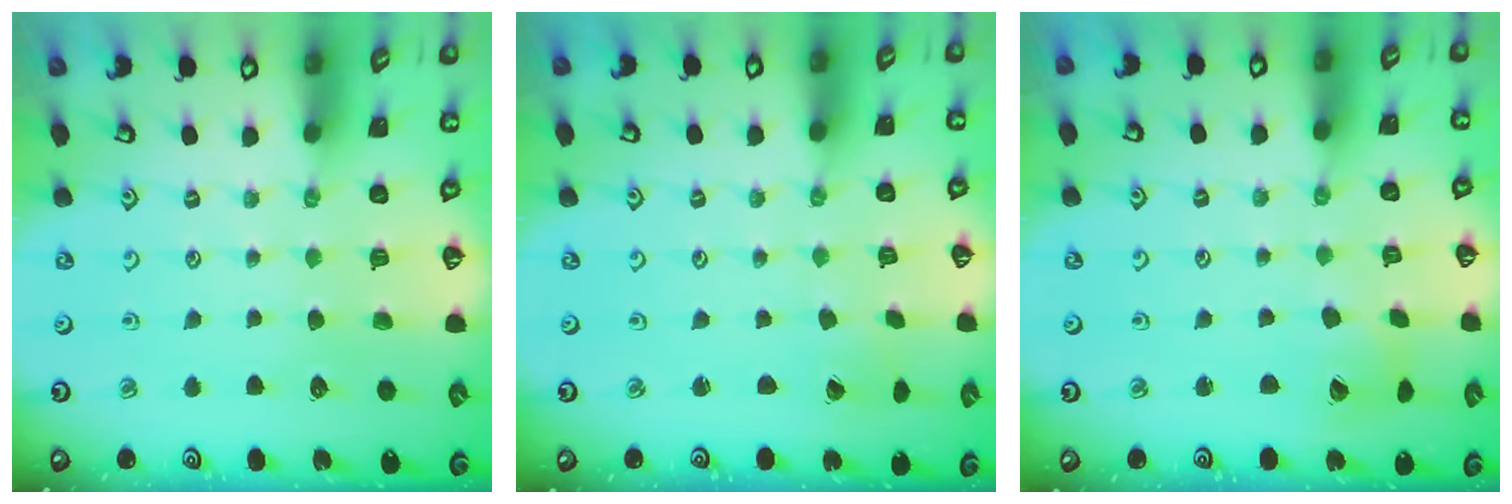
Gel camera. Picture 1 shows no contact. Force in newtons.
{"total": 0.0}
{"total": 6.9, "press": 6.9, "slide": 0.7}